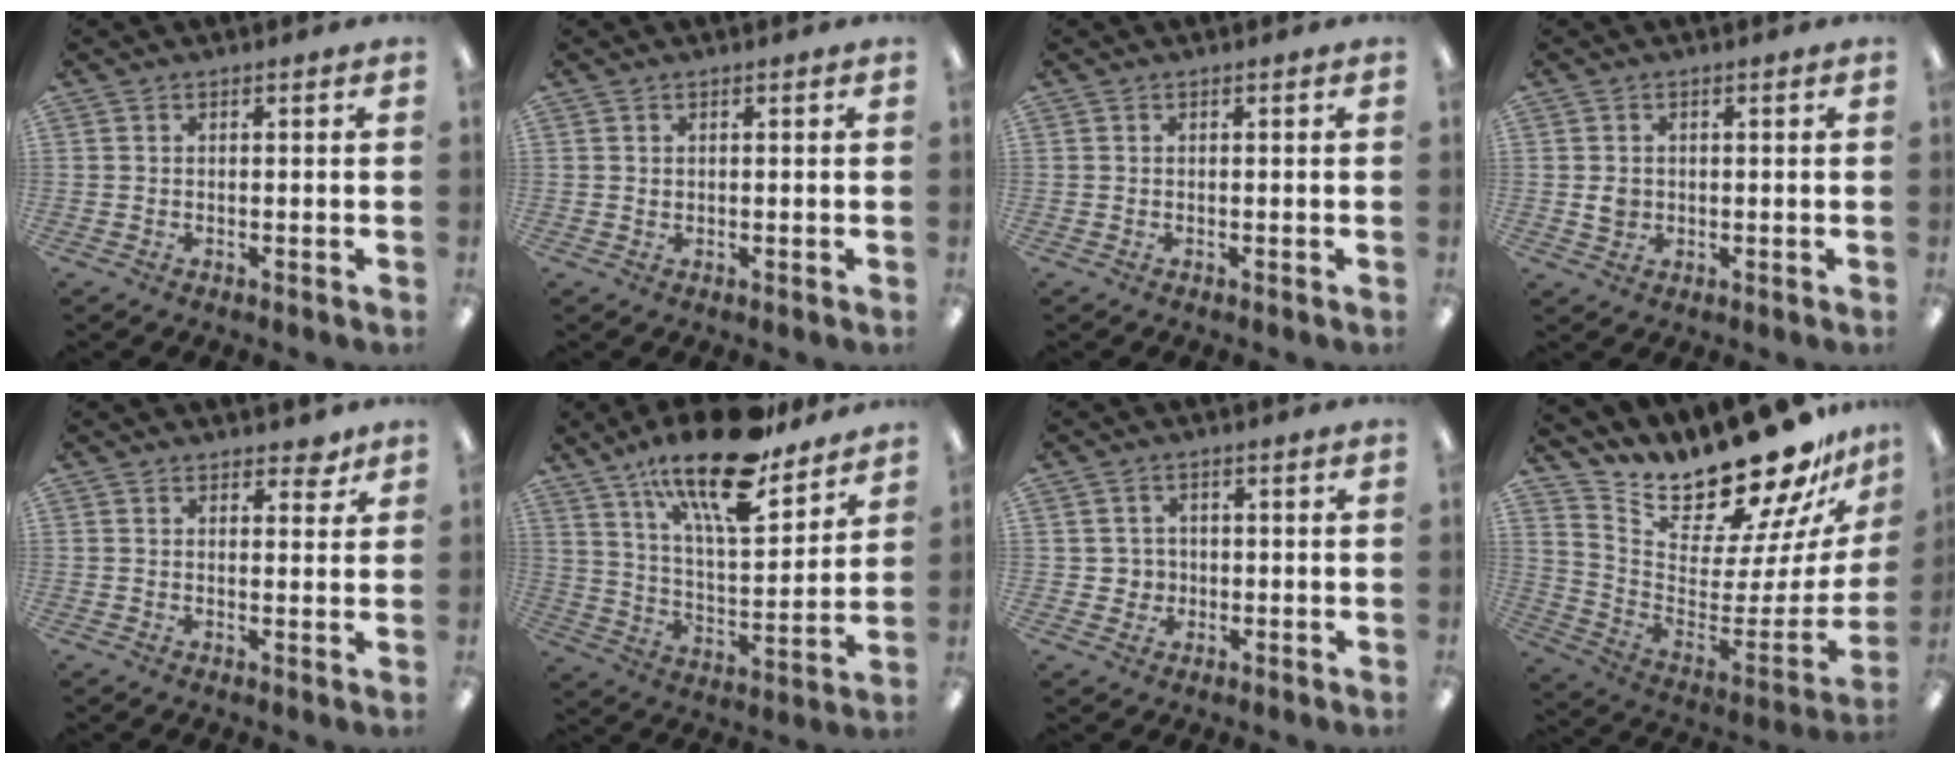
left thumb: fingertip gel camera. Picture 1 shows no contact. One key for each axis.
{"total": 0.6, "fx": 0.4, "fy": 0.5, "fz": 0.0, "tx": -0.001, "ty": 0.001, "tz": 0.008}
{"total": 0.0}
{"total": 2.7, "fx": 0.2, "fy": 2.4, "fz": 1.1, "tx": -0.014, "ty": 0.002, "tz": 0.002}
{"total": 3.7, "fx": 2.9, "fy": 1.8, "fz": 1.4, "tx": -0.008, "ty": -0.011, "tz": 0.049}
{"total": 21.3, "fx": 15.5, "fy": 6.7, "fz": 13.0, "tx": -0.221, "ty": -0.094, "tz": 0.260}
{"total": 3.3, "fx": 0.3, "fy": 3.3, "fz": 0.1, "tx": -0.005, "ty": 0.003, "tz": 0.002}
{"total": 19.1, "fx": 17.0, "fy": 5.0, "fz": 7.1, "tx": -0.104, "ty": -0.167, "tz": 0.290}